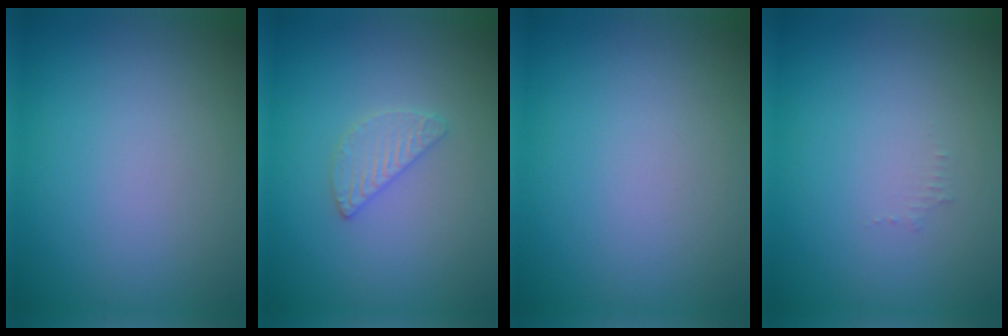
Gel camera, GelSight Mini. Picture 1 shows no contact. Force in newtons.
{"total": 1.9, "press": 1.8, "slide": 0.2}
{"total": 0.0}
{"total": 0.6, "press": 0.6, "slide": 0.1}